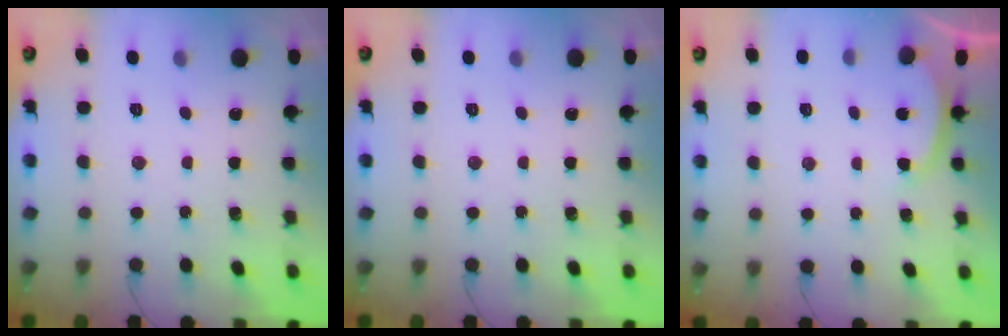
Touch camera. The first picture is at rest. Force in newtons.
{"total": 0.0}
{"total": 2.2, "press": 2.1, "slide": 0.5}